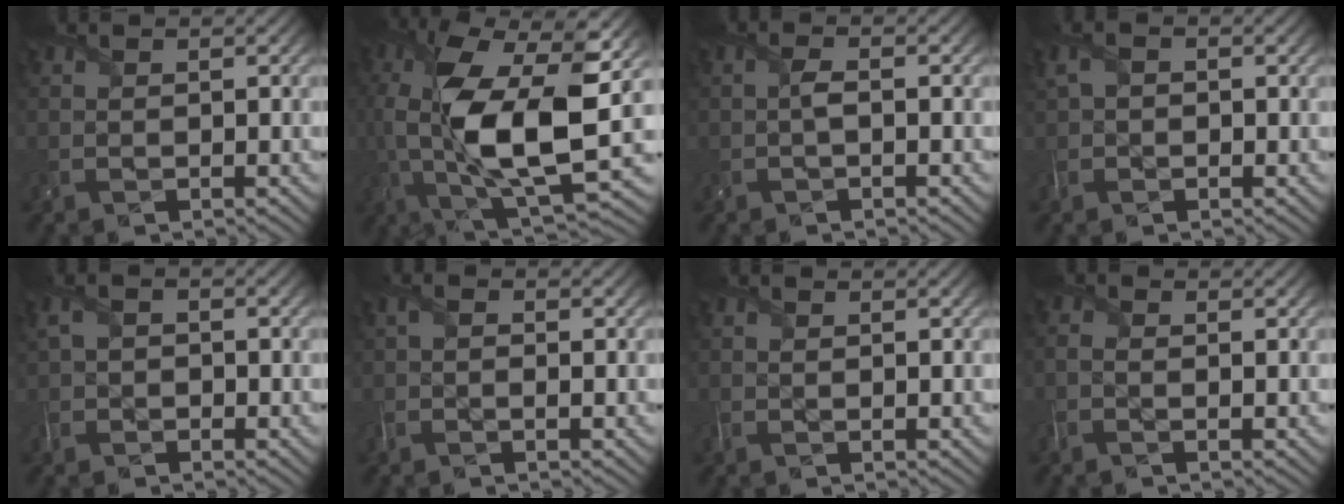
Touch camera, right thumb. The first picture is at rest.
{"total": 15.9, "force": [0.3, 6.7, 14.4], "torque": [-0.304, -0.005, 0.007]}
{"total": 1.3, "force": [-0.3, 0.3, 1.2], "torque": [-0.025, 0.004, -0.008]}
{"total": 2.7, "force": [0.5, 1.8, 1.9], "torque": [-0.048, 0.004, 0.005]}
{"total": 2.7, "force": [0.0, 2.0, 1.8], "torque": [-0.051, 0.001, -0.006]}
{"total": 1.8, "force": [0.0, 1.0, 1.5], "torque": [-0.036, 0.001, -0.005]}
{"total": 1.1, "force": [0.3, 0.6, 0.8], "torque": [-0.020, -0.002, 0.005]}
{"total": 1.5, "force": [-0.5, 0.8, 1.2], "torque": [-0.036, -0.001, -0.017]}